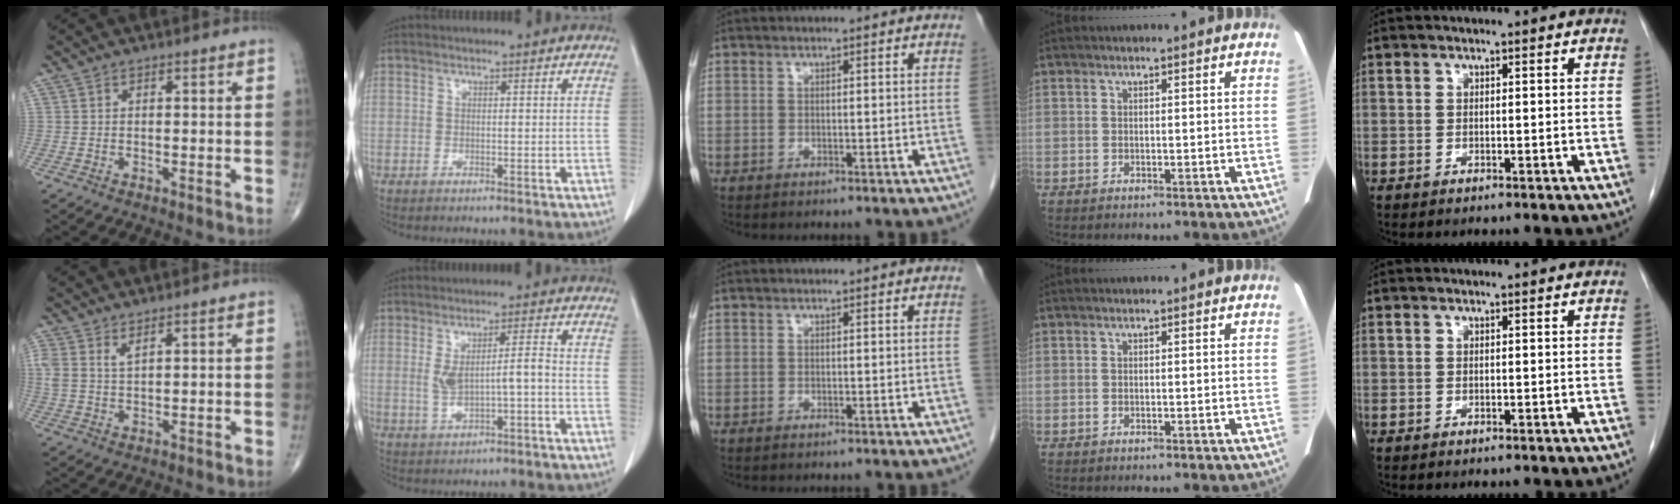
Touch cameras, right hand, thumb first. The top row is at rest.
{"thumb": {"total": 3.1, "force": [1.9, 1.1, 2.1], "torque": [-0.048, -0.005, 0.045]}, "index": {"total": 5.1, "force": [-0.4, 0.9, 5.0], "torque": [-0.095, 0.010, 0.001]}}